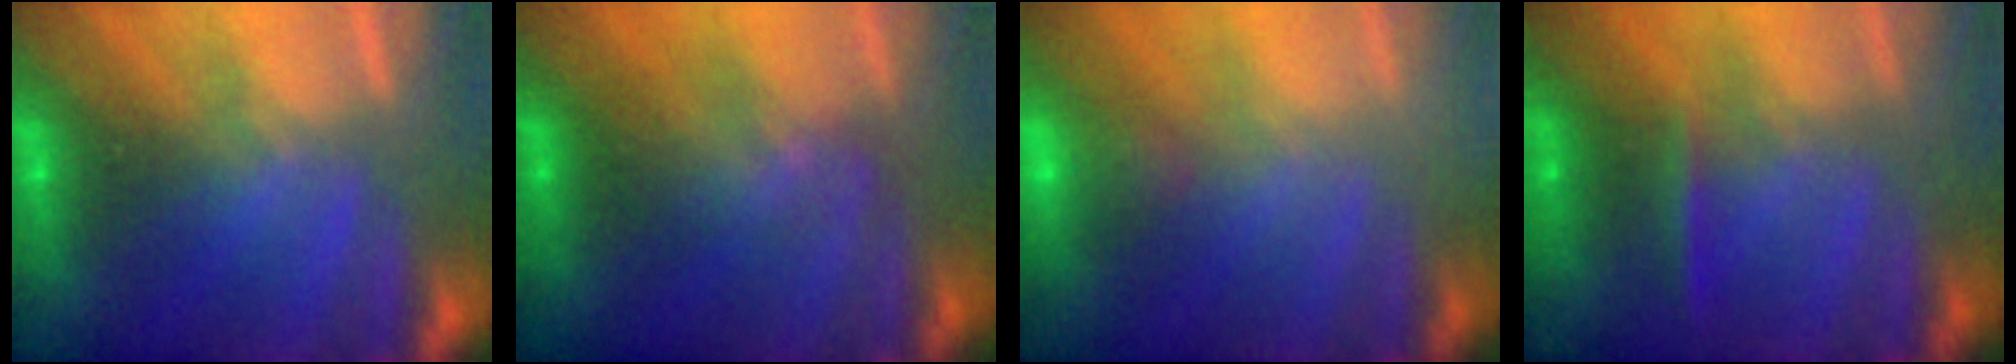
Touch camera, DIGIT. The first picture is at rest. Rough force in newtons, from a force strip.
{"total": 2.2}
{"total": 2.2}
{"total": 2.4}